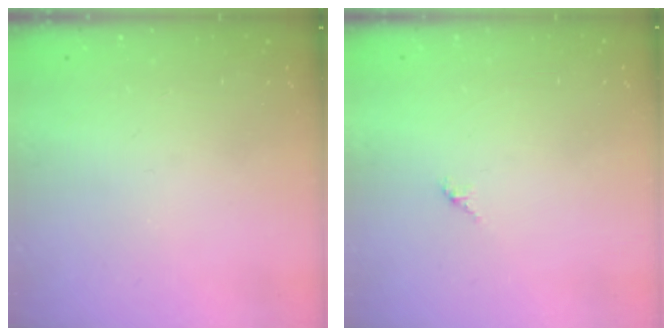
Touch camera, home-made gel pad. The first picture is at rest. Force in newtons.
{"total": 1.5, "press": 1.4, "slide": 0.4}